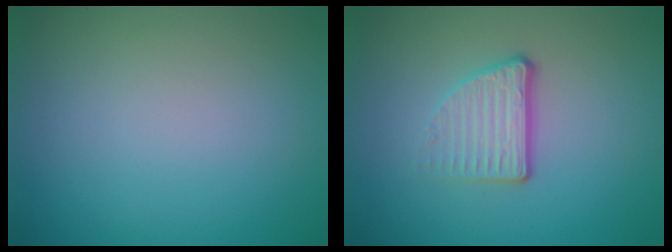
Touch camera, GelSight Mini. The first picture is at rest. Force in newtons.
{"total": 3.5, "press": 2.5, "slide": 2.5}